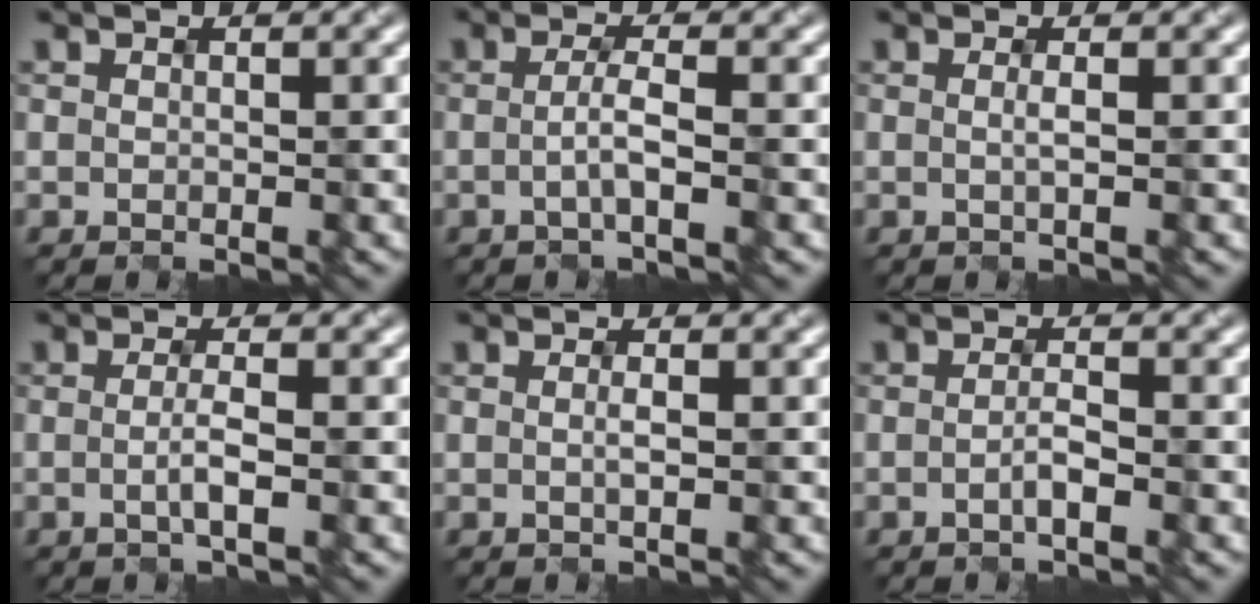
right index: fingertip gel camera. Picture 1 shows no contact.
{"total": 2.1, "force": [-0.7, 0.3, 1.9], "torque": [-0.038, -0.001, -0.012]}
{"total": 0.9, "force": [-0.1, 0.2, 0.8], "torque": [-0.017, 0.001, -0.008]}
{"total": 1.8, "force": [-0.7, 0.3, 1.7], "torque": [-0.030, -0.002, -0.011]}
{"total": 0.8, "force": [-0.2, 0.2, 0.8], "torque": [-0.015, 0.003, -0.005]}
{"total": 1.4, "force": [-0.8, 0.2, 1.2], "torque": [-0.024, -0.001, -0.014]}